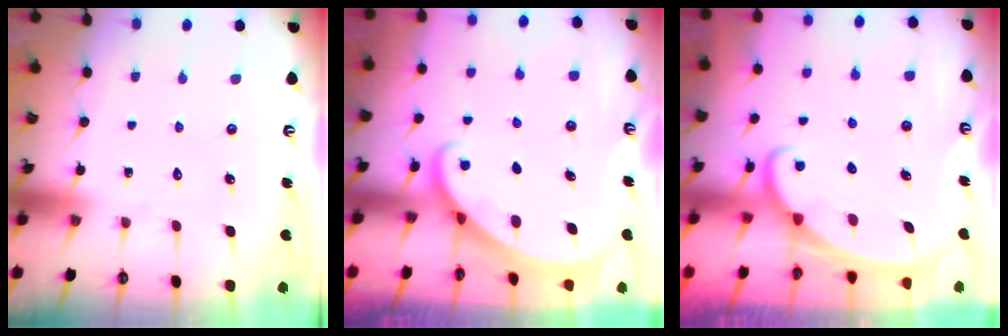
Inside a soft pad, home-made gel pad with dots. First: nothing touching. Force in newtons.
{"total": 1.3, "press": 1.3, "slide": 0.1}
{"total": 2.0, "press": 2.0, "slide": 0.1}